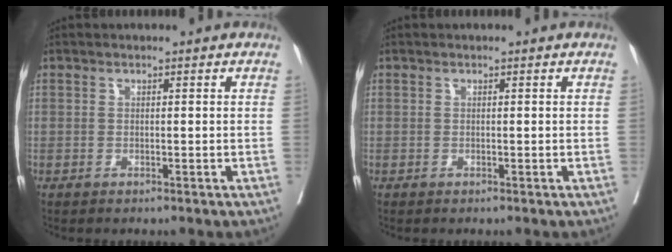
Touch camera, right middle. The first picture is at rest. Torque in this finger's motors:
{"motor_torque": [0.12, -0.12, 0.02, 0.00]}